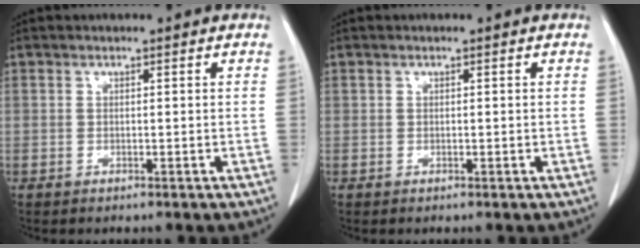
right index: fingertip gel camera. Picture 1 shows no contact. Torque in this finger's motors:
{"motor_torque": [-0.15, 0.12, -0.03, 0.00]}